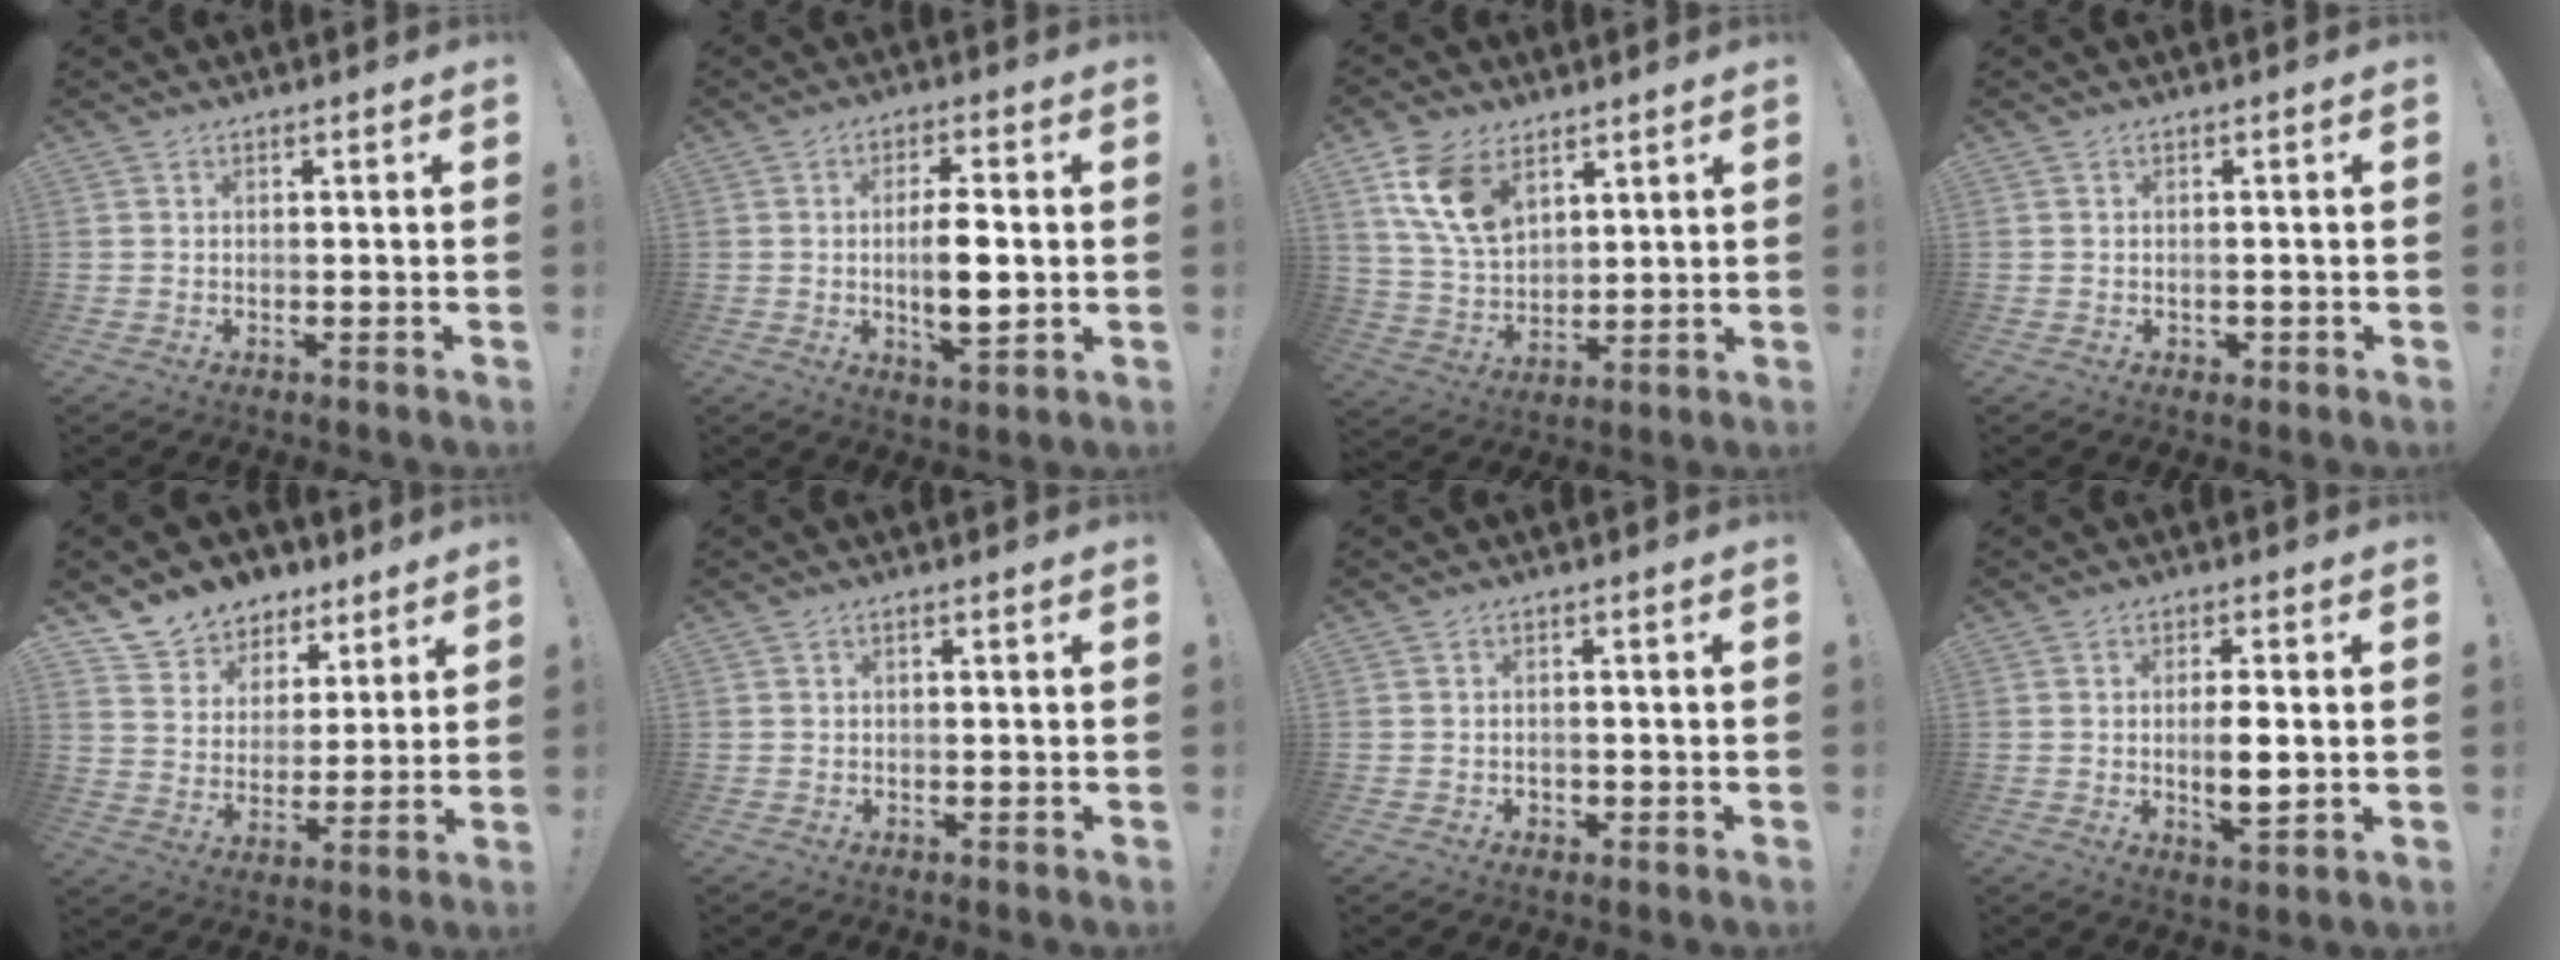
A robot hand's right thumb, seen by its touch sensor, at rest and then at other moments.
{"total": 9.9, "force": [-0.6, 3.1, 9.3], "torque": [-0.163, -0.006, -0.015]}
{"total": 13.5, "force": [7.0, 8.4, 7.9], "torque": [-0.159, -0.023, 0.136]}
{"total": 0.9, "force": [-0.3, 0.8, 0.4], "torque": [-0.012, 0.005, -0.004]}
{"total": 9.2, "force": [6.7, 6.3, 1.0], "torque": [-0.017, -0.055, 0.129]}
{"total": 0.5, "force": [-0.2, 0.0, 0.5], "torque": [-0.012, 0.001, -0.003]}
{"total": 1.3, "force": [-0.7, 1.0, 0.4], "torque": [-0.011, 0.003, -0.013]}
{"total": 7.1, "force": [-0.5, 2.2, 6.7], "torque": [-0.120, -0.004, -0.011]}